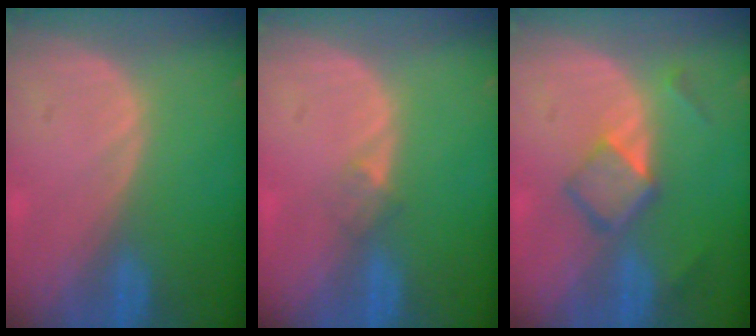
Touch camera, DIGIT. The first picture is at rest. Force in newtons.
{"total": 1.5, "press": 1.2, "slide": 1.0}
{"total": 5.0, "press": 4.6, "slide": 2.0}